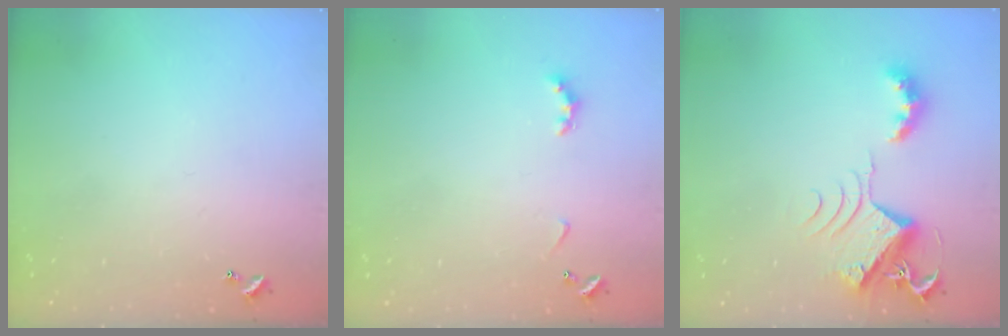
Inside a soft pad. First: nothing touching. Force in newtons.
{"total": 2.9, "press": 2.8, "slide": 0.6}
{"total": 8.1, "press": 8.1, "slide": 0.1}